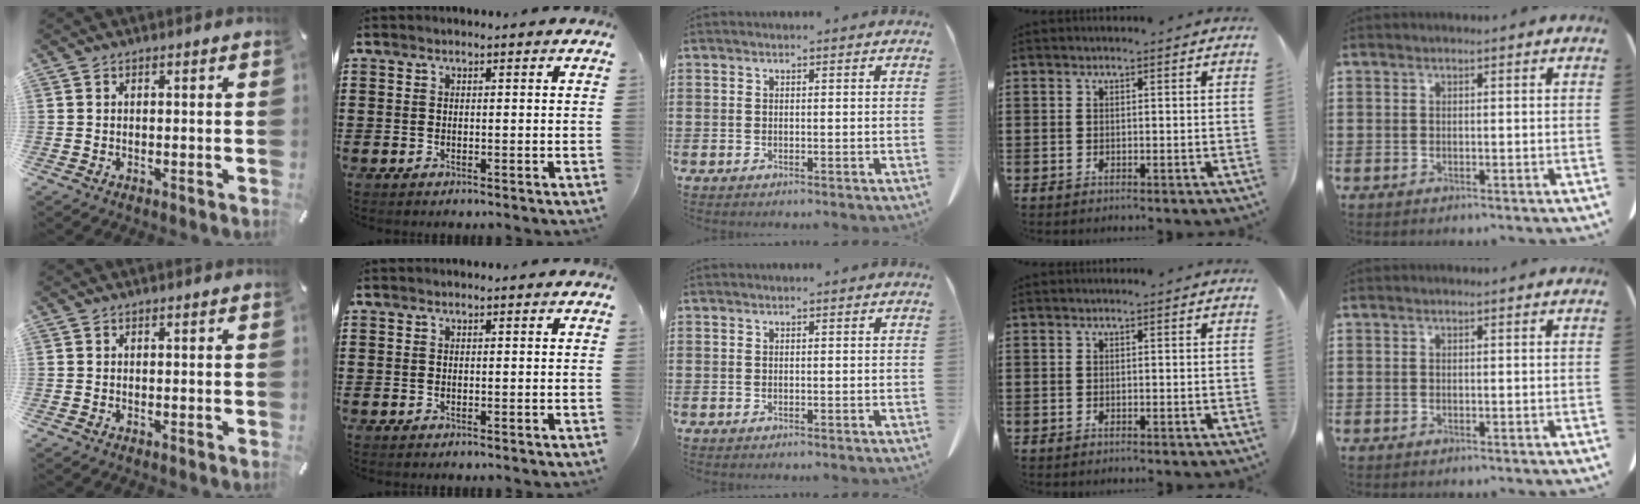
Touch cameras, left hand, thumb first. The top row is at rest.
{}